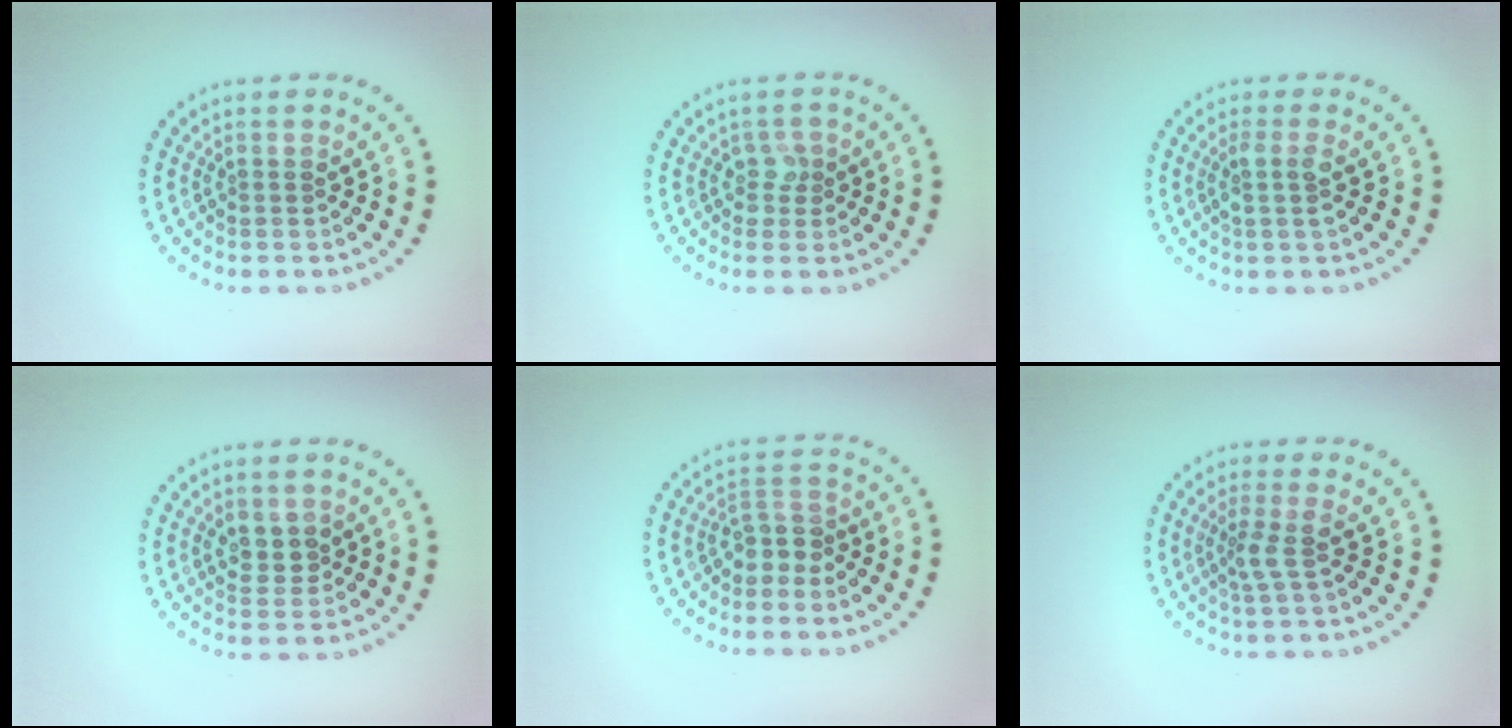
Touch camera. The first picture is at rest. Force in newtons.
{"total": 1.3, "press": 1.0, "slide": 0.8}
{"total": 1.8, "press": 1.5, "slide": 1.0}
{"total": 2.4, "press": 2.3, "slide": 0.6}
{"total": 2.1, "press": 1.6, "slide": 1.5}
{"total": 1.9, "press": 1.4, "slide": 1.2}